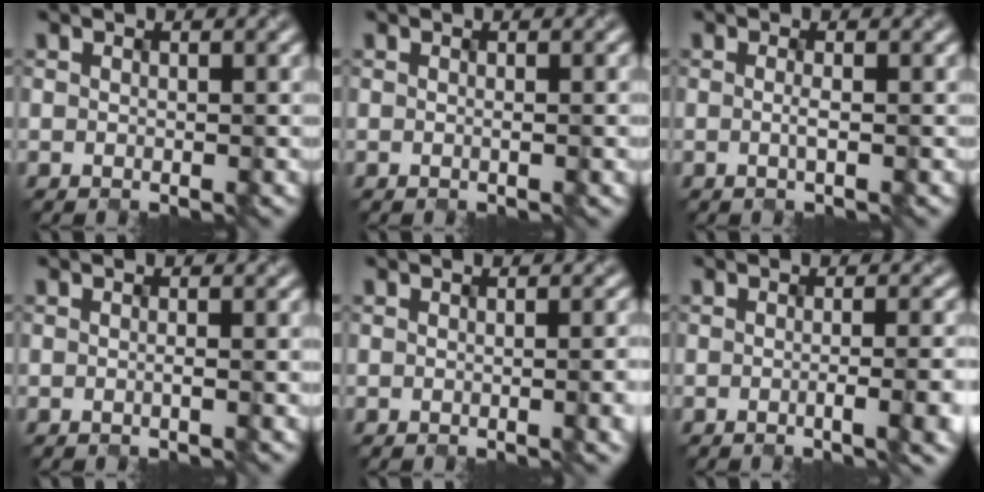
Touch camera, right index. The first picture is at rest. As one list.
[{"total": 0.7, "force": [-0.1, 0.2, 0.7], "torque": [-0.012, 0.001, -0.005]}, {"total": 0.8, "force": [-0.3, 0.1, 0.8], "torque": [-0.017, 0.002, -0.006]}, {"total": 1.0, "force": [-0.4, 0.2, 0.9], "torque": [-0.016, 0.002, -0.008]}, {"total": 4.0, "force": [-0.3, 1.8, 3.5], "torque": [-0.016, 0.009, 0.001]}, {"total": 5.2, "force": [-1.2, 1.7, 4.7], "torque": [-0.047, -0.003, -0.012]}]